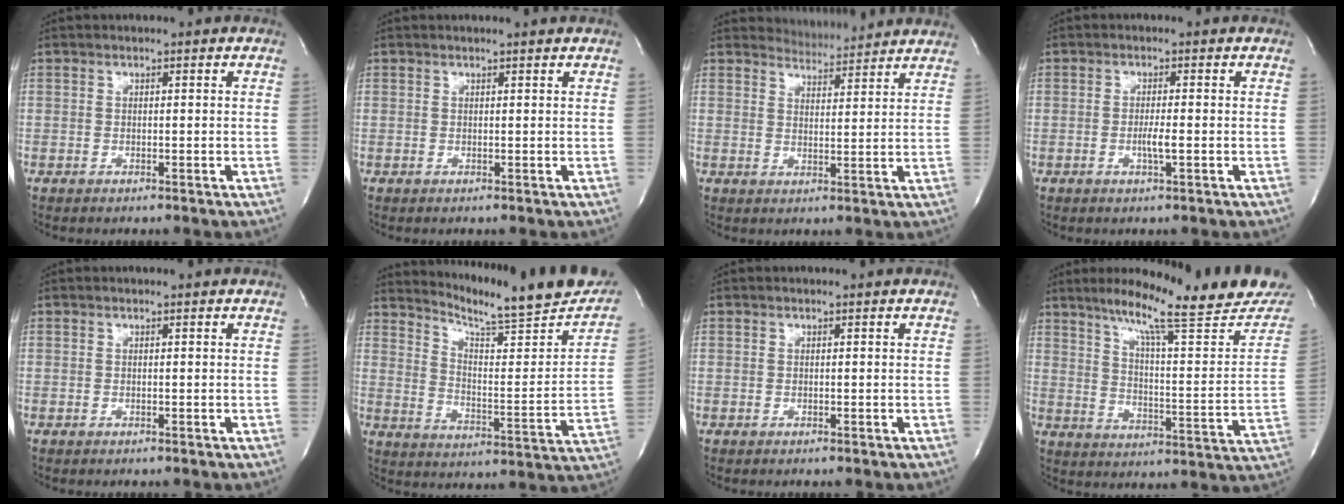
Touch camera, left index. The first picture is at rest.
{"total": 1.5, "force": [1.5, -0.3, 0.4], "torque": [-0.010, 0.000, 0.016]}
{"total": 6.0, "force": [5.9, 0.6, 0.0], "torque": [-0.010, 0.004, 0.075]}
{"total": 2.2, "force": [-0.7, -0.1, 2.0], "torque": [-0.042, -0.006, -0.013]}
{"total": 0.0}
{"total": 20.7, "force": [18.7, 1.6, 8.8], "torque": [-0.132, -0.066, 0.246]}
{"total": 0.0}
{"total": 21.9, "force": [18.2, 1.2, 12.1], "torque": [-0.174, -0.051, 0.241]}